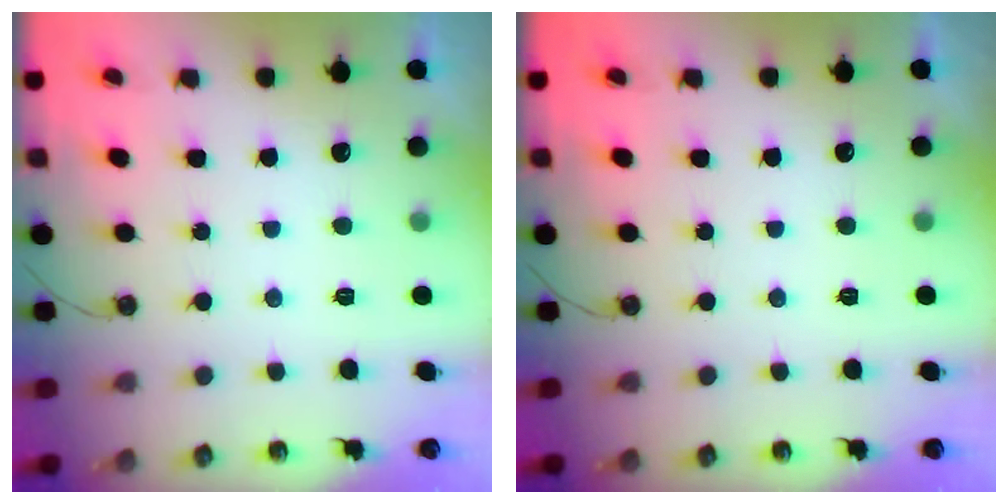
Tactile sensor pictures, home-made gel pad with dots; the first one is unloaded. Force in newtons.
{"total": 0.0}